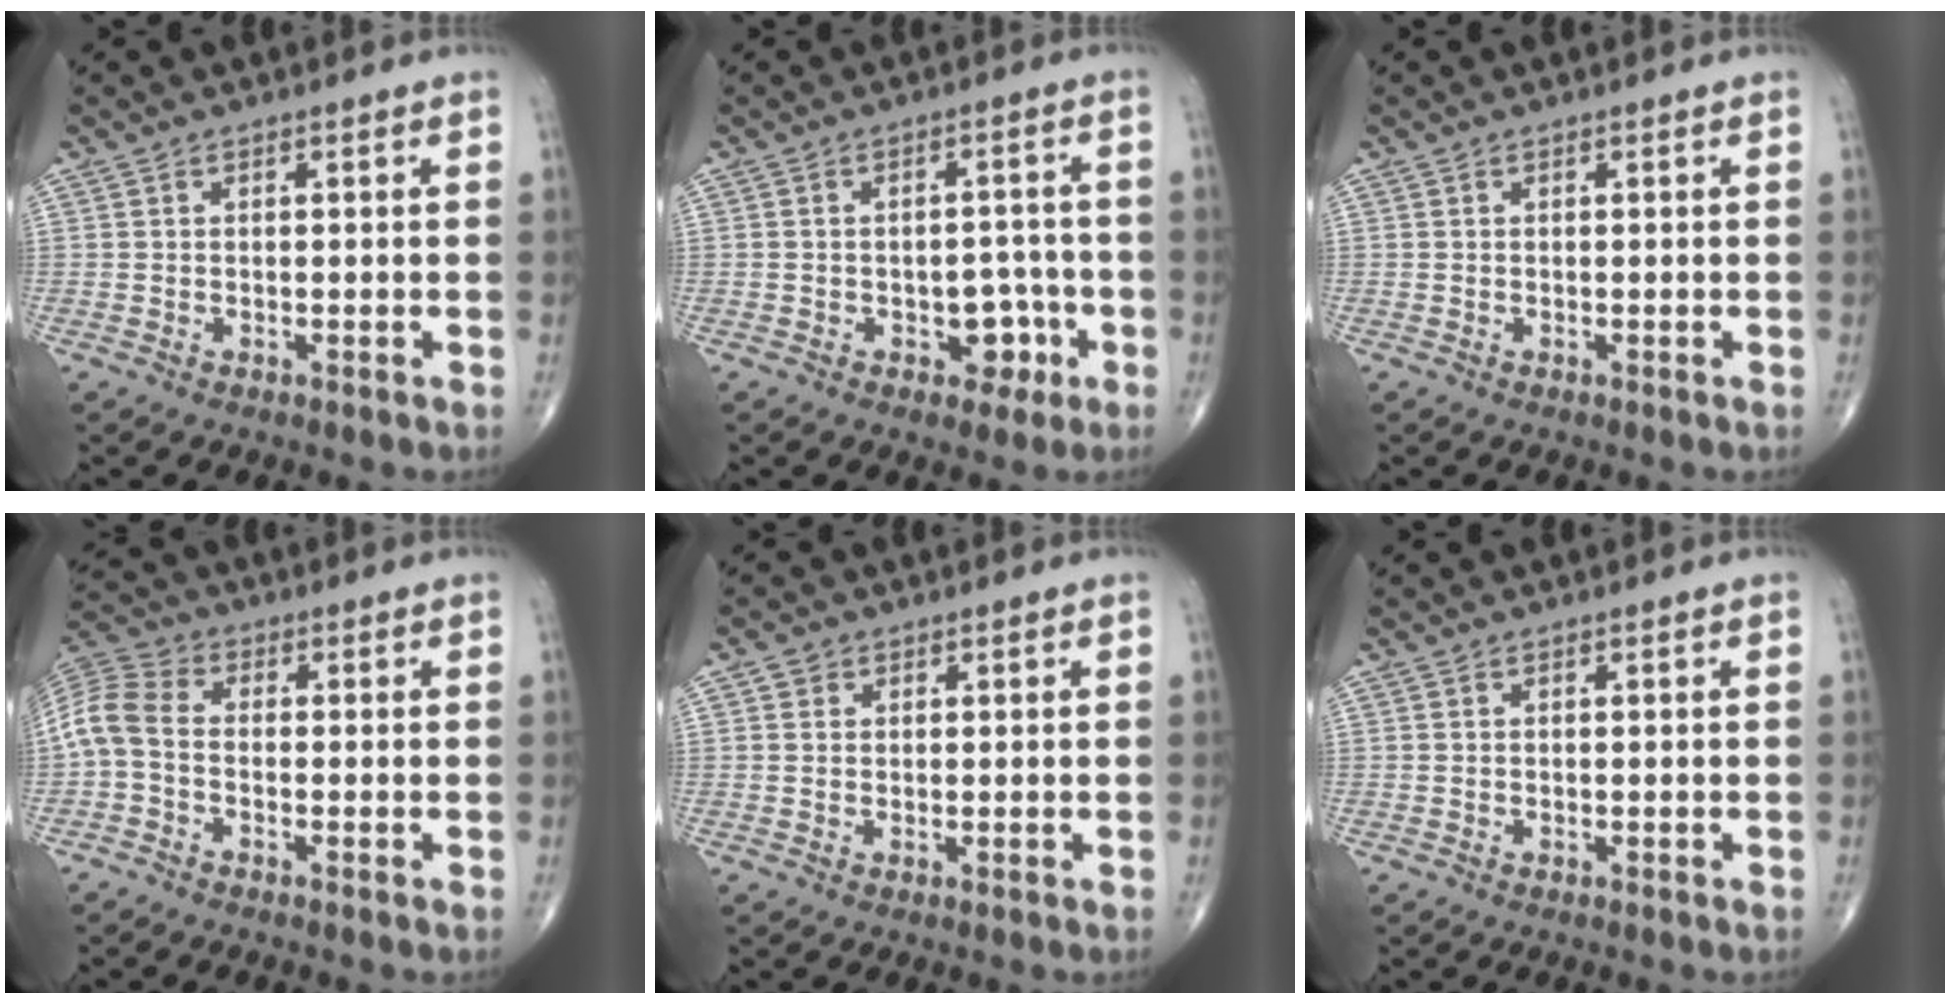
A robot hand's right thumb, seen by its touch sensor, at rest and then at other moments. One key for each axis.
{"total": 5.7, "fx": -2.3, "fy": 3.9, "fz": 3.6, "tx": -0.017, "ty": 0.023, "tz": -0.027}
{"total": 0.0}
{"total": 7.2, "fx": -1.2, "fy": 4.6, "fz": 5.3, "tx": -0.112, "ty": 0.021, "tz": -0.042}
{"total": 1.6, "fx": 0.6, "fy": 1.4, "fz": 0.4, "tx": 0.001, "ty": -0.001, "tz": 0.005}
{"total": 0.0}